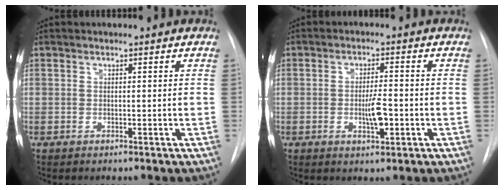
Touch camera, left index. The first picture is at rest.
{"total": 4.2, "force": [-1.2, 1.1, 3.9], "torque": [-0.068, -0.004, -0.018]}